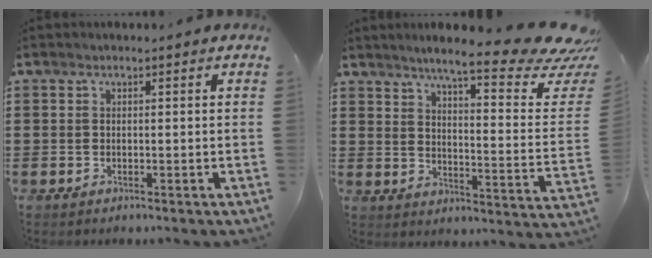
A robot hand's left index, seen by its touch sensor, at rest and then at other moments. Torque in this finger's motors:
{"motor_torque": [0.93, -0.26, 0.72, 0.12]}